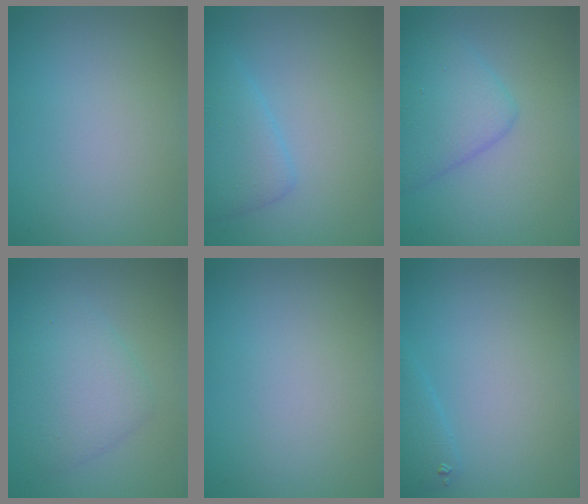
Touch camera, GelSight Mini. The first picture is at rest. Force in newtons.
{"total": 3.4, "press": 3.4, "slide": 0.0}
{"total": 4.5, "press": 4.5, "slide": 0.2}
{"total": 3.8, "press": 3.8, "slide": 0.1}
{"total": 0.0}
{"total": 1.7, "press": 1.7, "slide": 0.2}